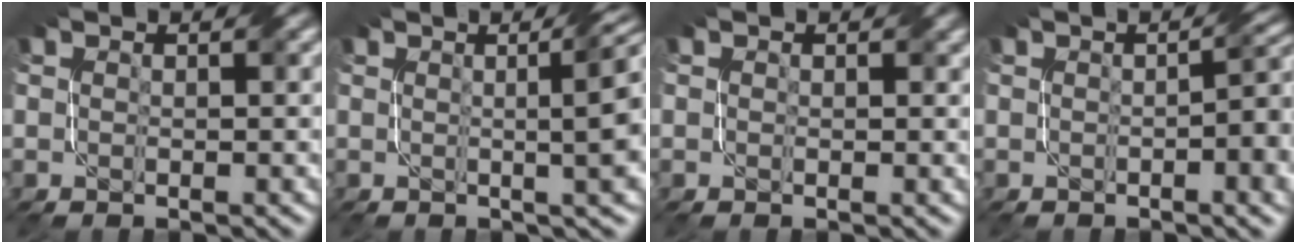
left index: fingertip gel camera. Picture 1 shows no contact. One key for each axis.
{"total": 8.4, "fx": 1.2, "fy": 3.0, "fz": 7.8, "tx": -0.042, "ty": 0.028, "tz": 0.001}
{"total": 0.7, "fx": 0.4, "fy": 0.6, "fz": 0.2, "tx": 0.002, "ty": -0.002, "tz": 0.003}
{"total": 5.7, "fx": -0.5, "fy": 1.8, "fz": 5.5, "tx": -0.051, "ty": 0.003, "tz": -0.001}